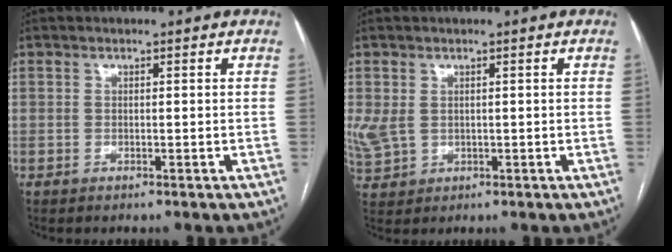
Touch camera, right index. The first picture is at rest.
{"total": 4.7, "force": [0.5, 3.7, 2.9], "torque": [-0.082, 0.004, 0.025]}